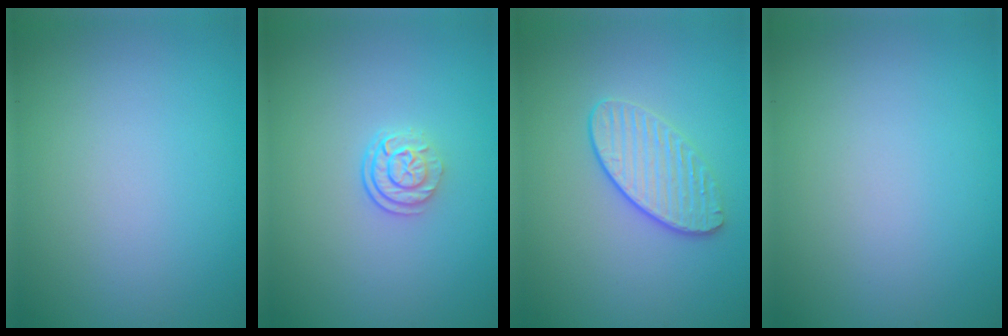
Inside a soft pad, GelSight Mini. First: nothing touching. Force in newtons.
{"total": 2.5, "press": 1.8, "slide": 1.8}
{"total": 2.7, "press": 2.4, "slide": 1.2}
{"total": 0.0}